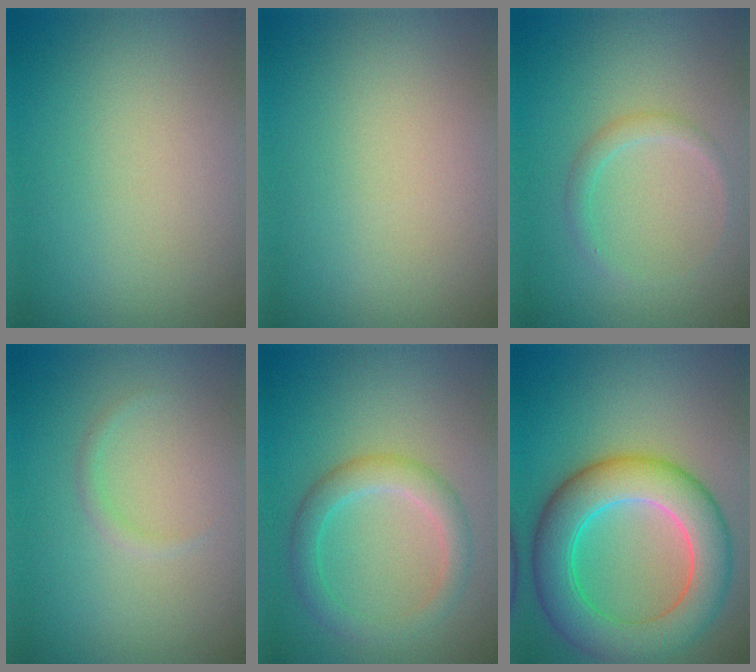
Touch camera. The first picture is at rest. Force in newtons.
{"total": 0.0}
{"total": 1.3, "press": 1.3, "slide": 0.0}
{"total": 0.7, "press": 0.7, "slide": 0.1}
{"total": 3.0, "press": 3.0, "slide": 0.1}
{"total": 8.4, "press": 8.4, "slide": 0.6}